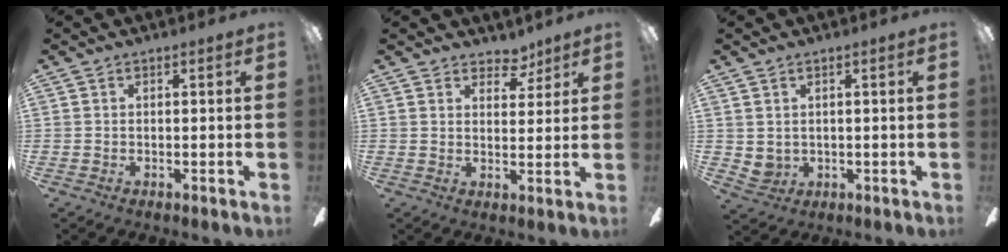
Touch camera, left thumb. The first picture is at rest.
{"total": 5.1, "force": [4.1, 2.7, 1.3], "torque": [-0.006, -0.023, 0.071]}
{"total": 2.7, "force": [1.6, 2.1, 0.6], "torque": [-0.018, -0.003, 0.031]}